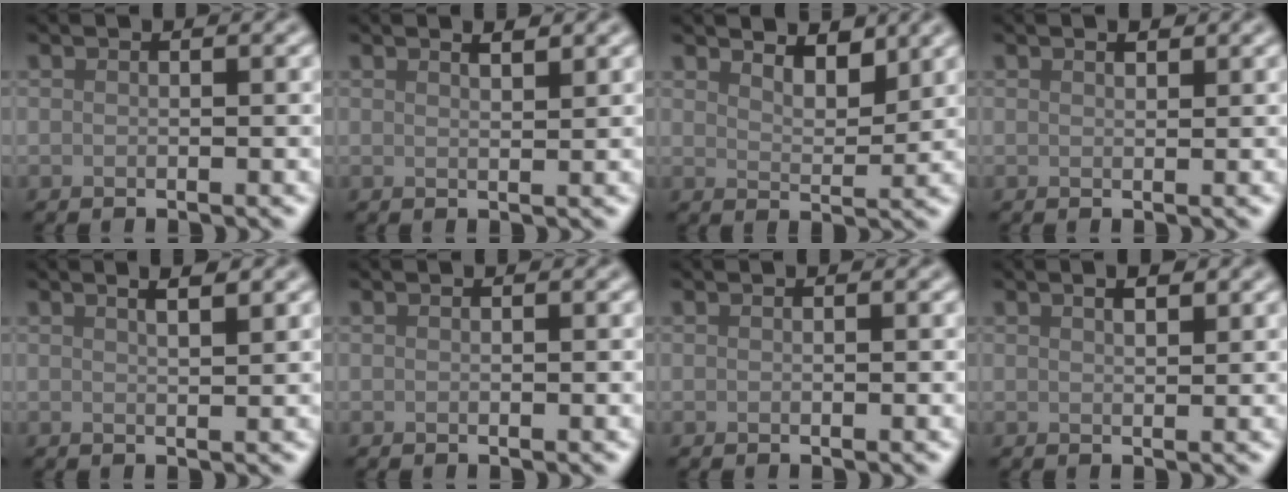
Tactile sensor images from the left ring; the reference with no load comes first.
{"total": 1.5, "force": [1.2, 0.4, 0.9], "torque": [-0.009, 0.004, 0.014]}
{"total": 2.9, "force": [2.6, 0.7, 1.1], "torque": [-0.022, -0.004, 0.038]}
{"total": 0.8, "force": [0.6, 0.3, 0.4], "torque": [-0.008, 0.000, 0.012]}
{"total": 2.5, "force": [1.5, 0.9, 1.8], "torque": [-0.007, 0.006, 0.000]}
{"total": 0.0}
{"total": 0.0}
{"total": 1.4, "force": [0.9, 0.4, 0.9], "torque": [-0.014, 0.003, 0.017]}